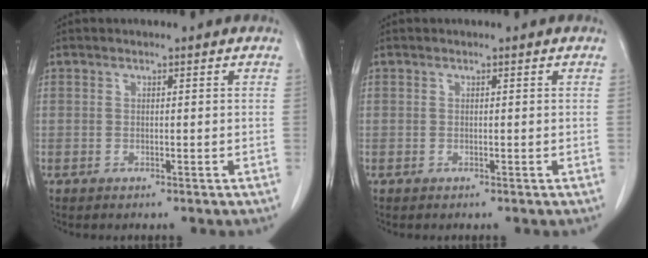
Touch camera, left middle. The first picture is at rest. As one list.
[{"total": 0.0}]